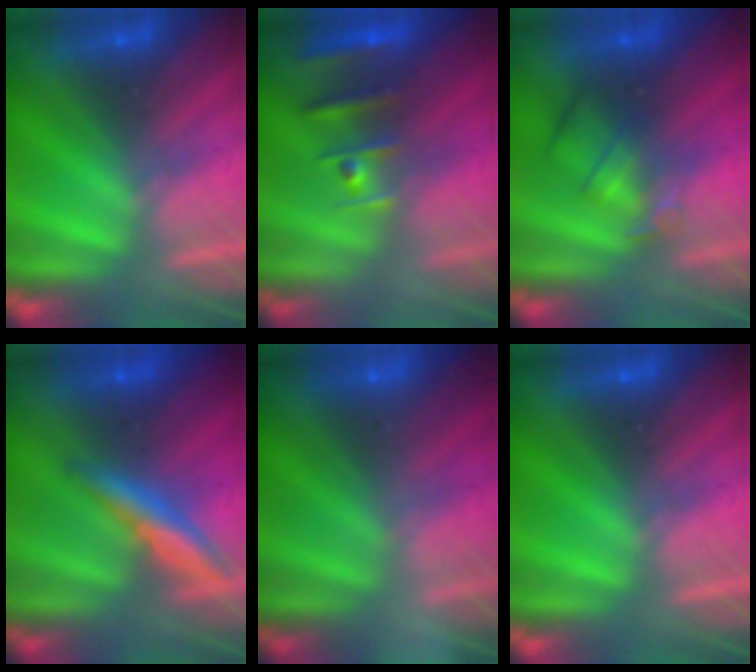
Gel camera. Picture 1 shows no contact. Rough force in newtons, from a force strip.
{"total": 2.4}
{"total": 2.4}
{"total": 2.6}
{"total": 2.1}
{"total": 0.0}